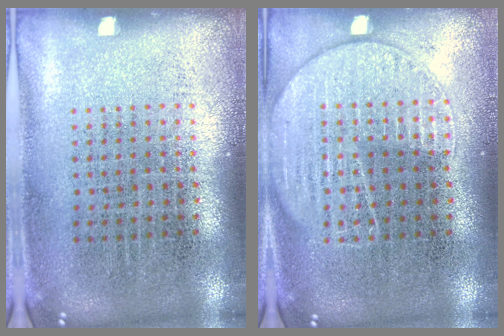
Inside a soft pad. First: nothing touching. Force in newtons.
{"total": 2.6, "press": 2.6, "slide": 0.3}